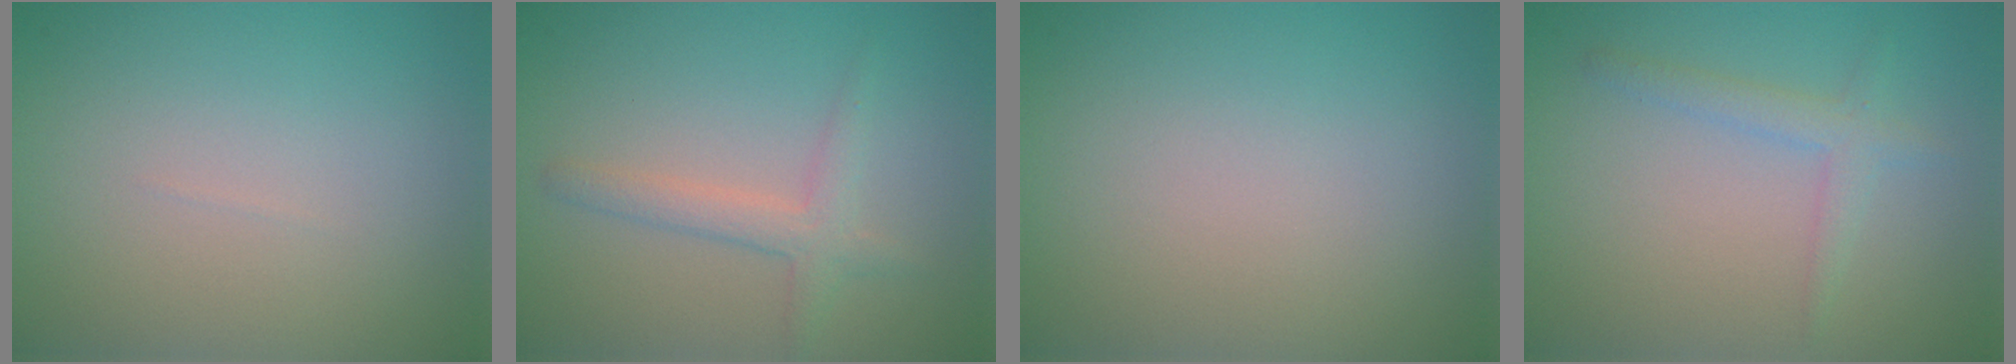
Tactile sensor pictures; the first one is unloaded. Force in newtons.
{"total": 1.7, "press": 1.7, "slide": 0.2}
{"total": 0.0}
{"total": 2.0, "press": 2.0, "slide": 0.1}